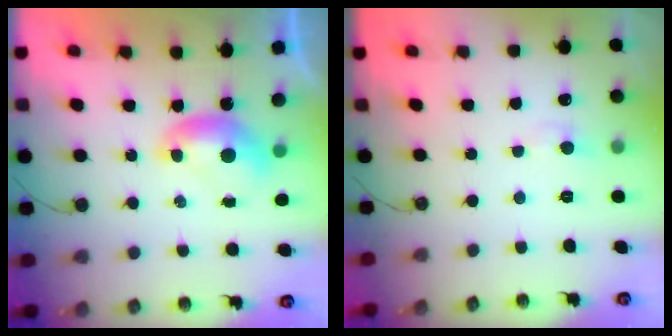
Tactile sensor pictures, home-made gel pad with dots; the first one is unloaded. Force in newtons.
{"total": 0.8, "press": 0.5, "slide": 0.6}